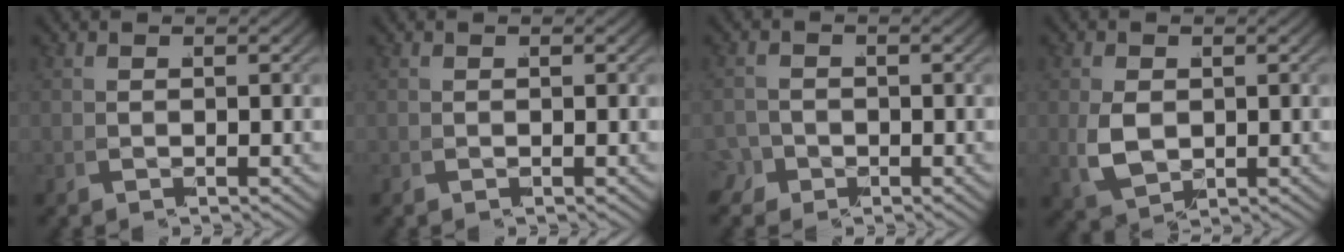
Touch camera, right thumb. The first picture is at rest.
{"total": 0.0}
{"total": 2.0, "force": [-1.3, 1.5, 0.2], "torque": [0.001, -0.011, -0.022]}
{"total": 4.5, "force": [0.2, 3.3, 3.1], "torque": [-0.083, -0.023, 0.027]}